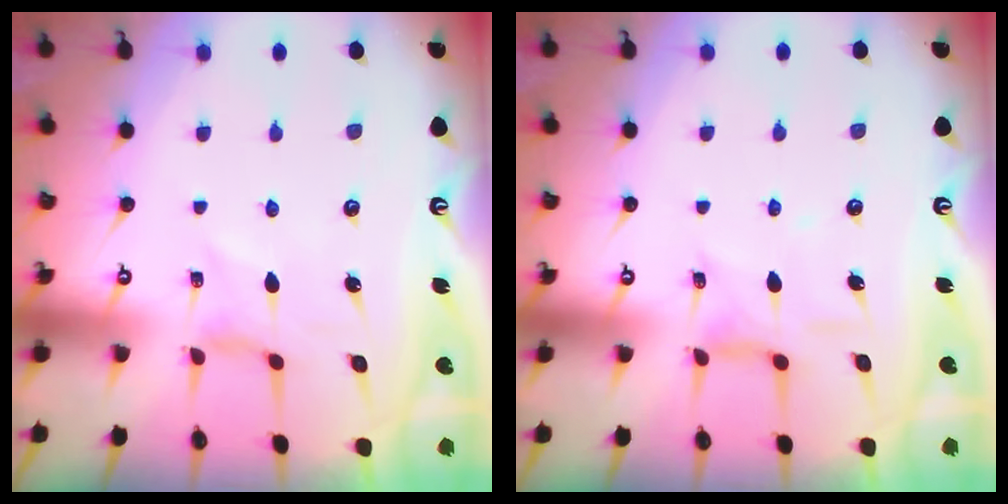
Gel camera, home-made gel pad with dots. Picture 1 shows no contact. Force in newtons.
{"total": 5.9, "press": 5.9, "slide": 0.5}